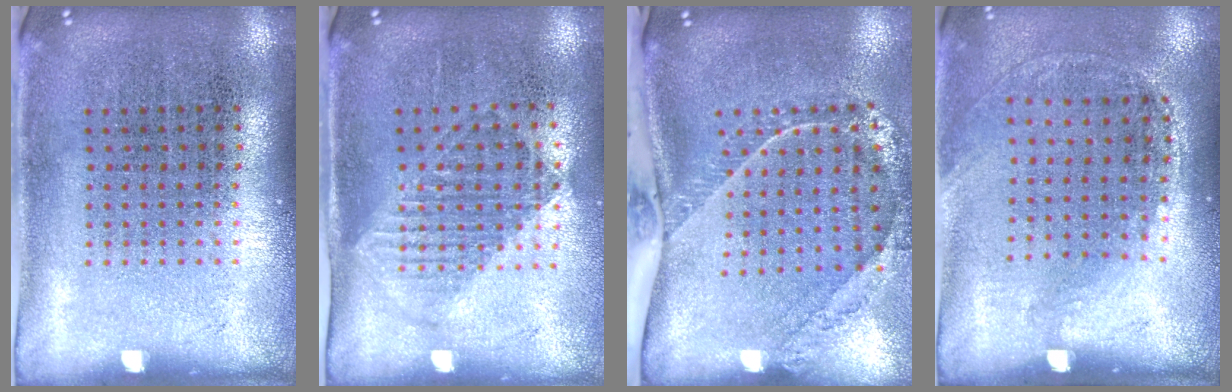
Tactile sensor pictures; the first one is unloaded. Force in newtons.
{"total": 1.2, "press": 1.1, "slide": 0.6}
{"total": 2.4, "press": 1.7, "slide": 1.8}
{"total": 1.3, "press": 0.9, "slide": 0.9}